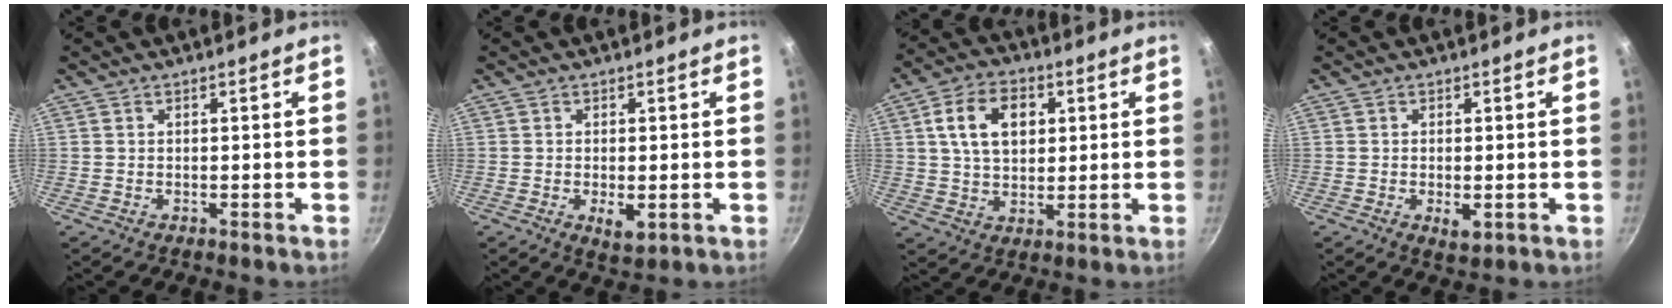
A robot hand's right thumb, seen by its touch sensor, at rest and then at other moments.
{"total": 3.8, "force": [-0.8, 1.7, 3.3], "torque": [-0.052, -0.009, -0.008]}
{"total": 11.1, "force": [2.9, 7.6, 7.5], "torque": [-0.114, 0.006, 0.048]}
{"total": 3.0, "force": [-0.7, 1.3, 2.6], "torque": [-0.045, -0.008, -0.009]}